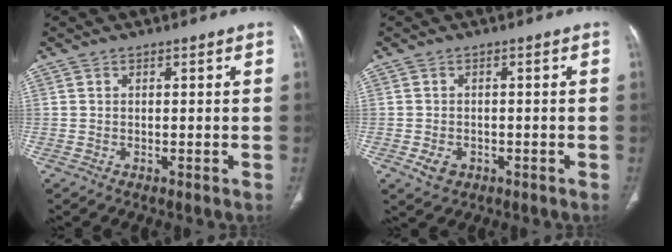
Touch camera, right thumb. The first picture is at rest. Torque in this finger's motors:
{"motor_torque": [-0.30, 0.19, 0.21, 0.38, 0.10]}